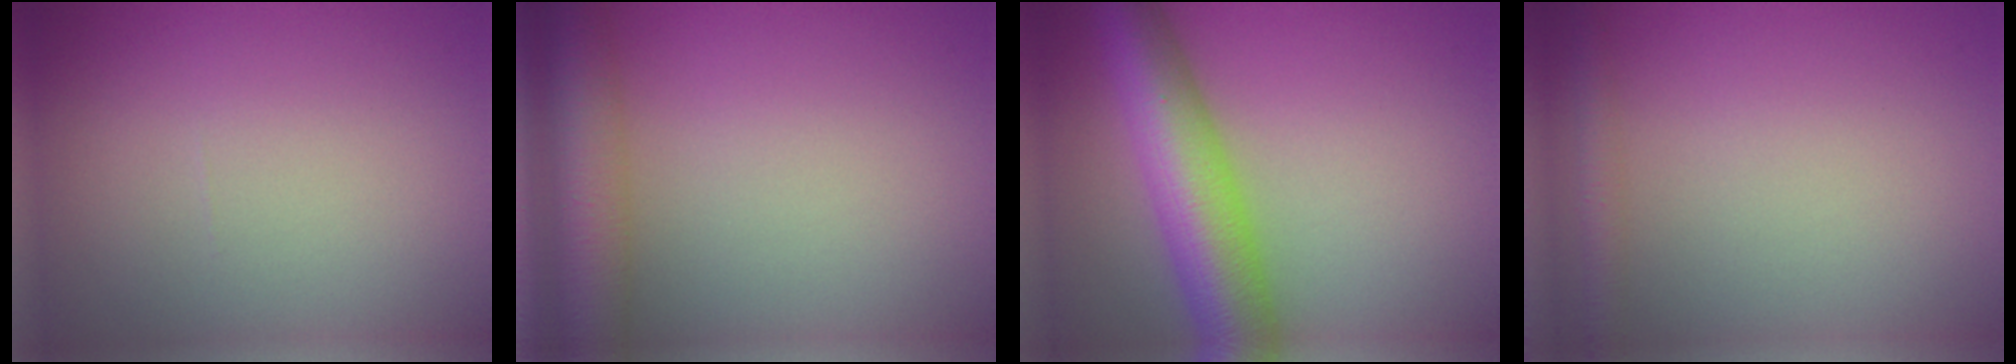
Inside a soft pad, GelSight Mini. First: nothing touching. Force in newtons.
{"total": 6.9, "press": 6.9, "slide": 0.2}
{"total": 9.2, "press": 9.2, "slide": 0.2}
{"total": 2.1, "press": 2.1, "slide": 0.1}